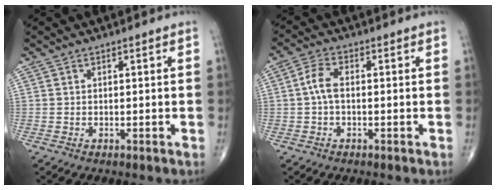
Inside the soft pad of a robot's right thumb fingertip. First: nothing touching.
{"total": 3.9, "force": [-0.1, 1.9, 3.4], "torque": [-0.077, 0.011, -0.007]}